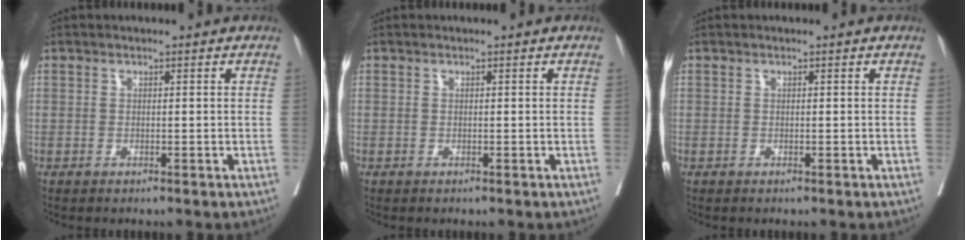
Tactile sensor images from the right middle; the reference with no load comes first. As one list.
[{"total": 0.0}, {"total": 0.0}]